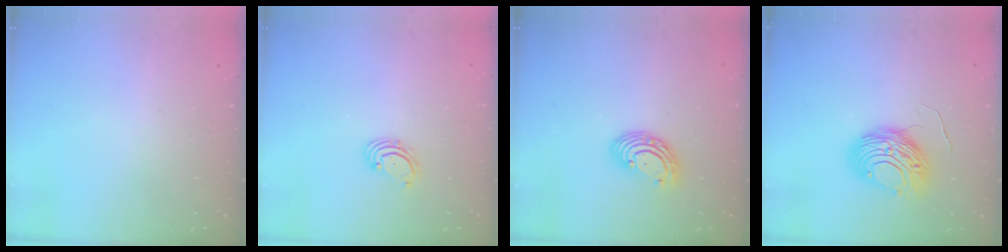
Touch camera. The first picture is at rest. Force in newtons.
{"total": 1.9, "press": 1.8, "slide": 0.2}
{"total": 6.2, "press": 6.1, "slide": 0.9}
{"total": 9.7, "press": 9.7, "slide": 0.6}